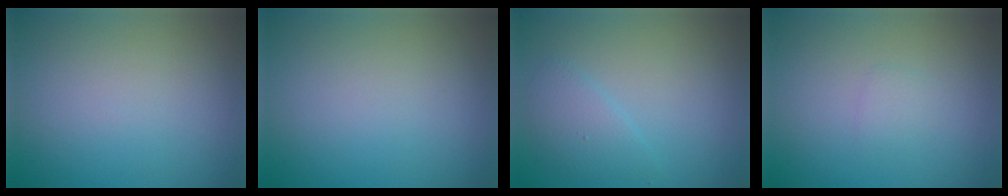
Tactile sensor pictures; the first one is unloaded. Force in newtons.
{"total": 0.0}
{"total": 2.0, "press": 2.0, "slide": 0.2}
{"total": 0.9, "press": 0.9, "slide": 0.0}